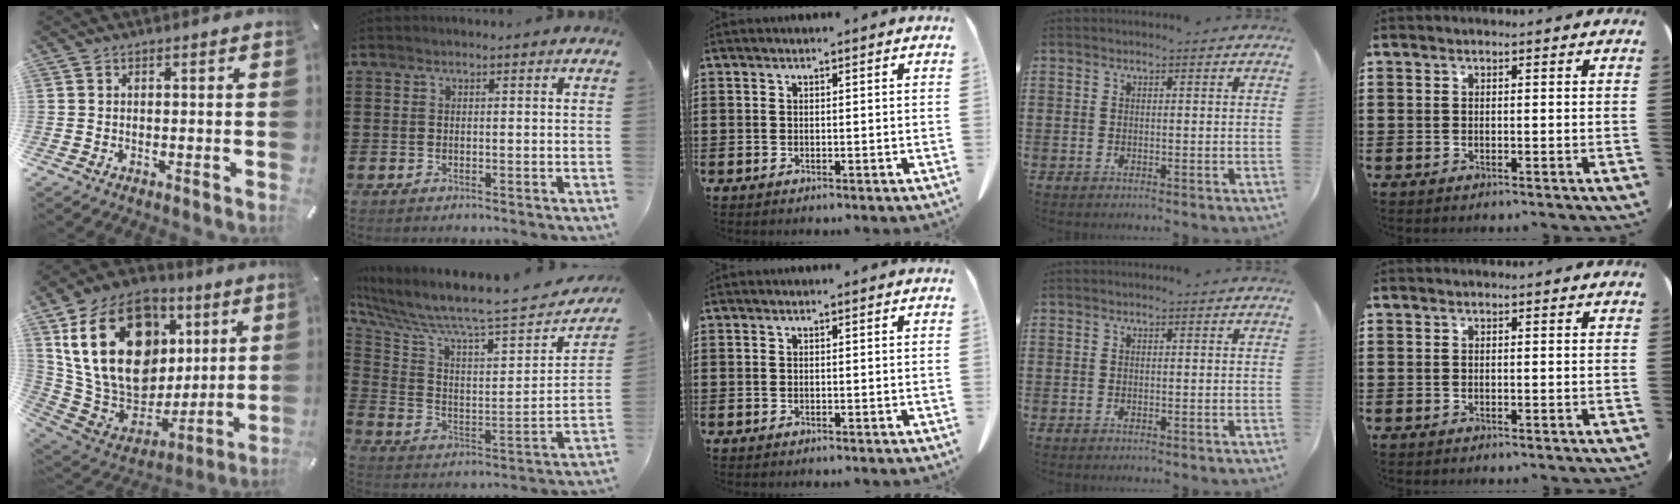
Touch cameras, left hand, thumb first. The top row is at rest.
{"thumb": {"total": 27.1, "force": [8.0, 19.9, 16.6], "torque": [-0.302, -0.037, 0.161]}, "index": {"total": 6.9, "force": [6.0, 0.6, 3.4], "torque": [-0.100, -0.062, 0.094]}}